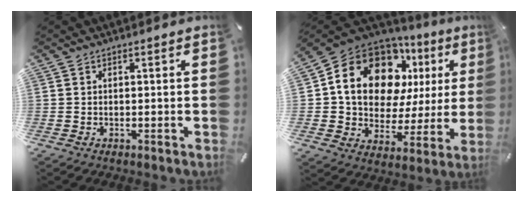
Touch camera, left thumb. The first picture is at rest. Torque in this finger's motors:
{"motor_torque": [2.51, 2.50, 1.55, -1.21, 0.57]}